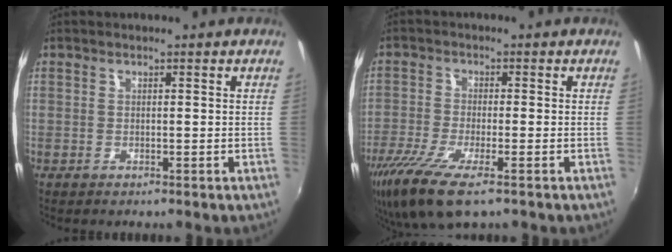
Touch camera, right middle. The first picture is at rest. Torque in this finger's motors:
{"motor_torque": [1.25, -0.89, 0.35, 0.10]}